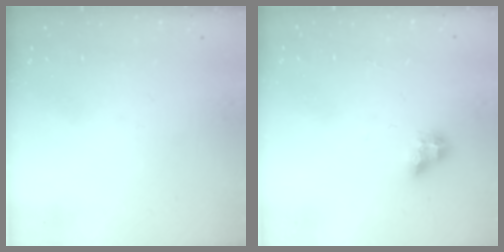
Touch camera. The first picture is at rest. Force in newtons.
{"total": 6.0, "press": 6.0, "slide": 0.1}